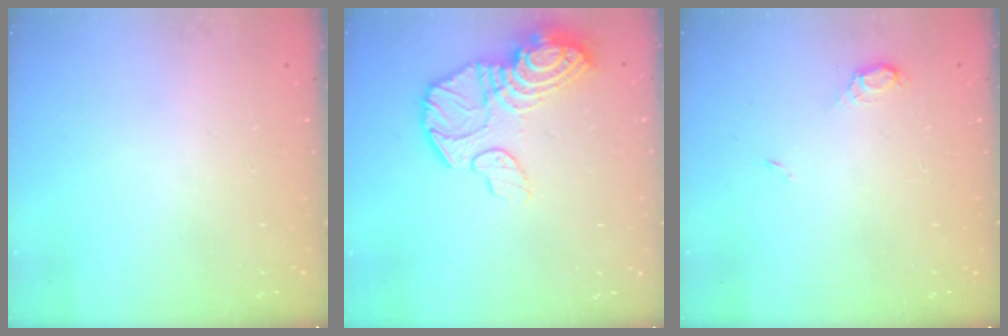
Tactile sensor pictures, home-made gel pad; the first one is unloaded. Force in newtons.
{"total": 16.0, "press": 16.0, "slide": 1.3}
{"total": 5.0, "press": 5.0, "slide": 0.5}